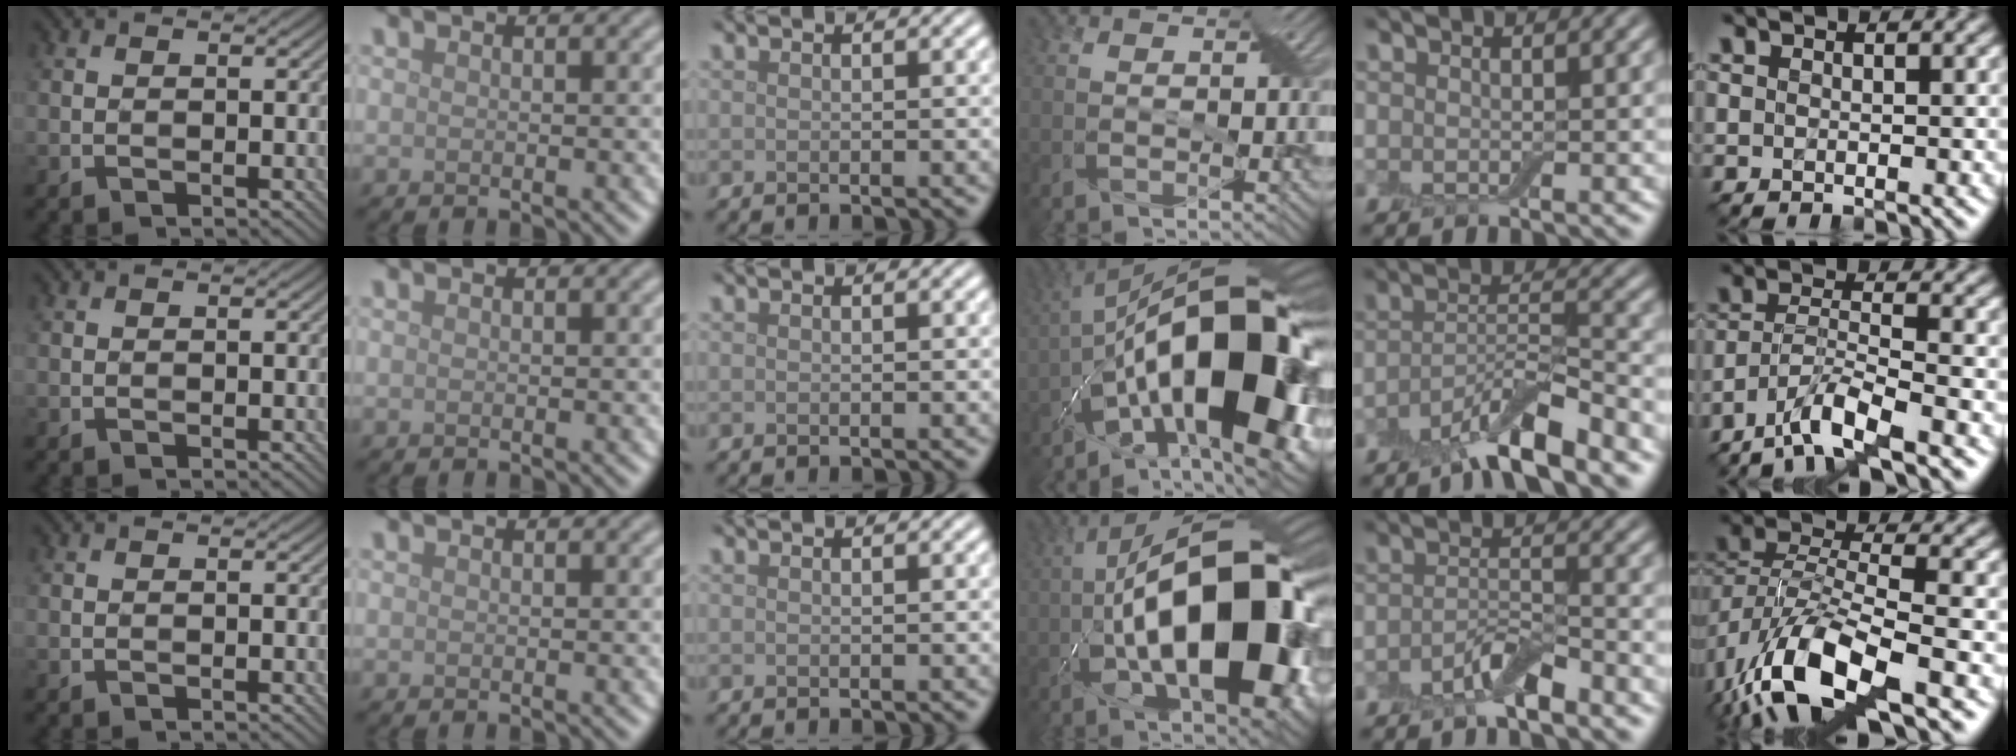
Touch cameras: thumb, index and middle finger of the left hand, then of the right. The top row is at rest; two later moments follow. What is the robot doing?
{"motion": "wrap", "object": "adhesive wrap"}